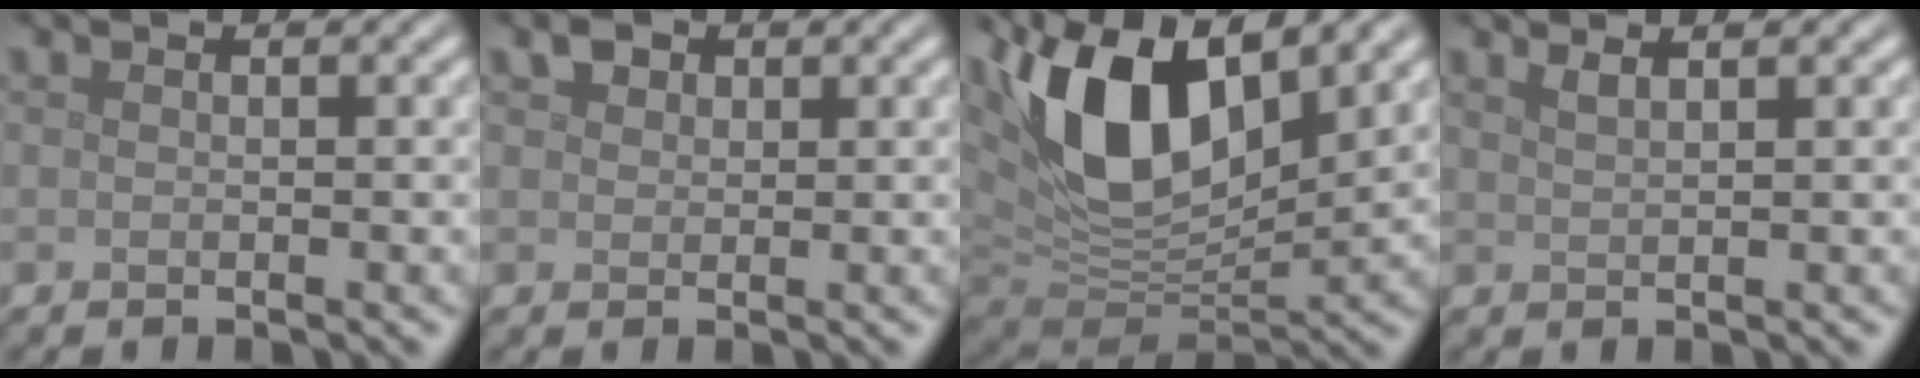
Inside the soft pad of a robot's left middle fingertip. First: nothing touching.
{"total": 1.3, "force": [0.8, 1.0, 0.4], "torque": [-0.007, 0.003, 0.013]}
{"total": 12.0, "force": [5.3, 5.8, 9.1], "torque": [-0.171, 0.006, 0.095]}
{"total": 1.9, "force": [1.3, 0.6, 1.2], "torque": [-0.005, 0.004, 0.008]}